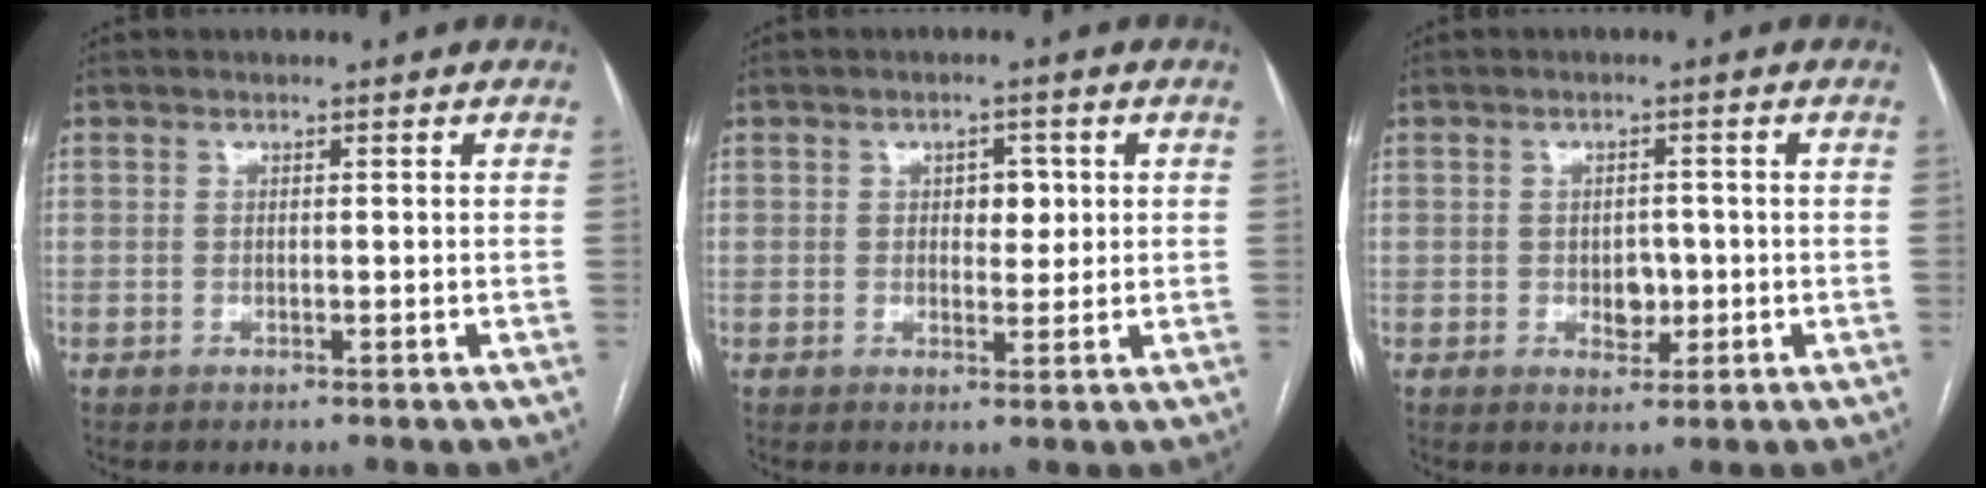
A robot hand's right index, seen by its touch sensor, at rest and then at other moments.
{"total": 3.3, "force": [0.7, 2.0, 2.5], "torque": [-0.030, 0.006, 0.012]}
{"total": 3.1, "force": [-0.6, 2.1, 2.3], "torque": [-0.027, 0.003, -0.003]}